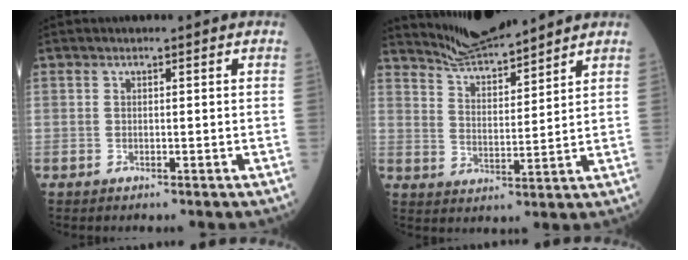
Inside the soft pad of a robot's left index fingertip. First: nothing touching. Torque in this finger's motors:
{"motor_torque": [-0.35, -0.56, -0.22, -0.21]}